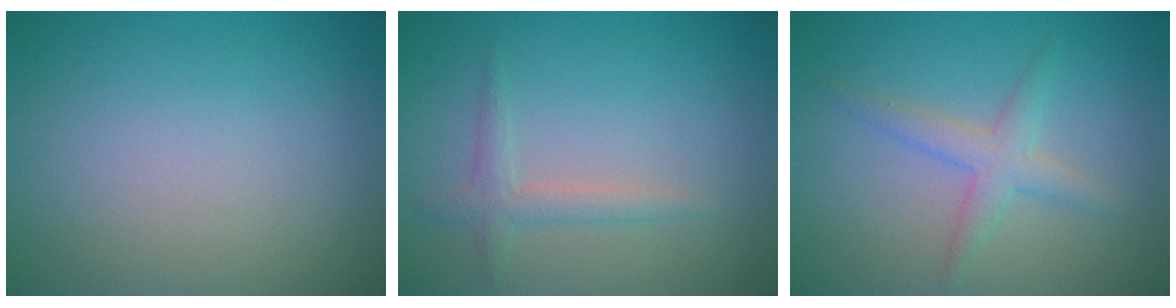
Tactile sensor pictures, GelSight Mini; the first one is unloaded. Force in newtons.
{"total": 1.7, "press": 1.7, "slide": 0.1}
{"total": 2.5, "press": 2.5, "slide": 0.0}